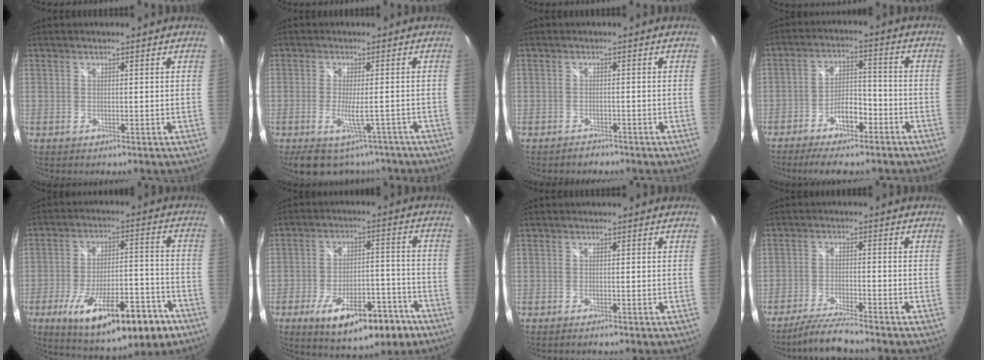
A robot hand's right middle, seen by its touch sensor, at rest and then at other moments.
{"total": 8.8, "force": [-6.7, 2.8, 5.0], "torque": [-0.090, -0.016, -0.095]}
{"total": 1.6, "force": [-1.5, 0.7, 0.2], "torque": [-0.005, 0.002, -0.022]}
{"total": 9.6, "force": [-6.6, 3.4, 6.1], "torque": [-0.122, 0.015, -0.106]}
{"total": 20.7, "force": [-11.5, 6.8, 15.9], "torque": [-0.261, -0.020, -0.160]}
{"total": 16.2, "force": [-9.5, 6.6, 11.3], "torque": [-0.190, 0.002, -0.130]}
{"total": 0.8, "force": [-0.7, 0.0, 0.3], "torque": [-0.006, -0.005, -0.015]}
{"total": 7.0, "force": [-6.3, -0.3, 3.0], "torque": [-0.078, -0.011, -0.116]}